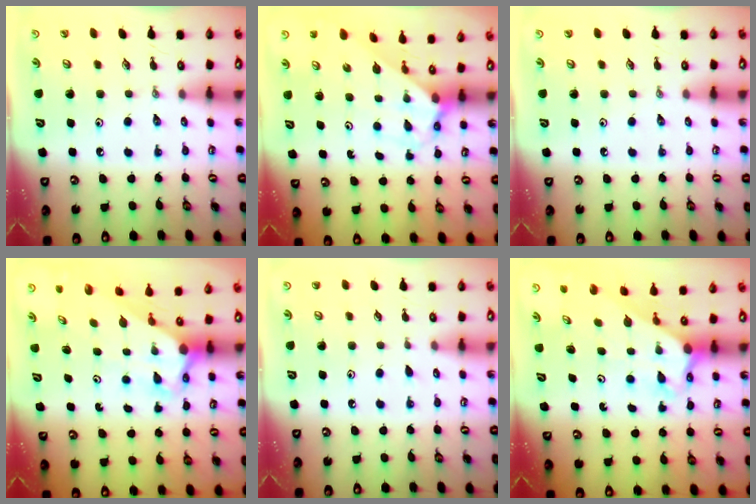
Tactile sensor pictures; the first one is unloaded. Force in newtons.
{"total": 2.3, "press": 2.3, "slide": 0.2}
{"total": 0.0}
{"total": 3.0, "press": 3.0, "slide": 0.2}
{"total": 4.6, "press": 4.5, "slide": 0.5}
{"total": 2.6, "press": 2.6, "slide": 0.1}